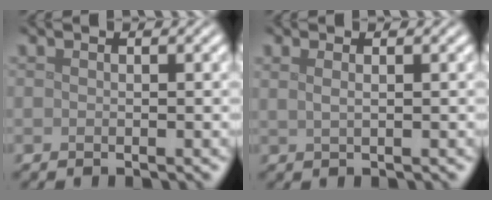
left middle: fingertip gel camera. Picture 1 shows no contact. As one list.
[{"total": 1.8, "force": [0.8, 0.9, 1.4], "torque": [-0.013, -0.004, 0.002]}]